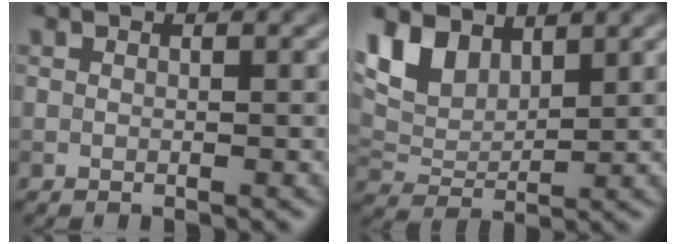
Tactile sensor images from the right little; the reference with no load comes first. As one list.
[{"total": 5.1, "force": [3.2, 2.9, 2.7], "torque": [-0.065, -0.002, 0.061]}]